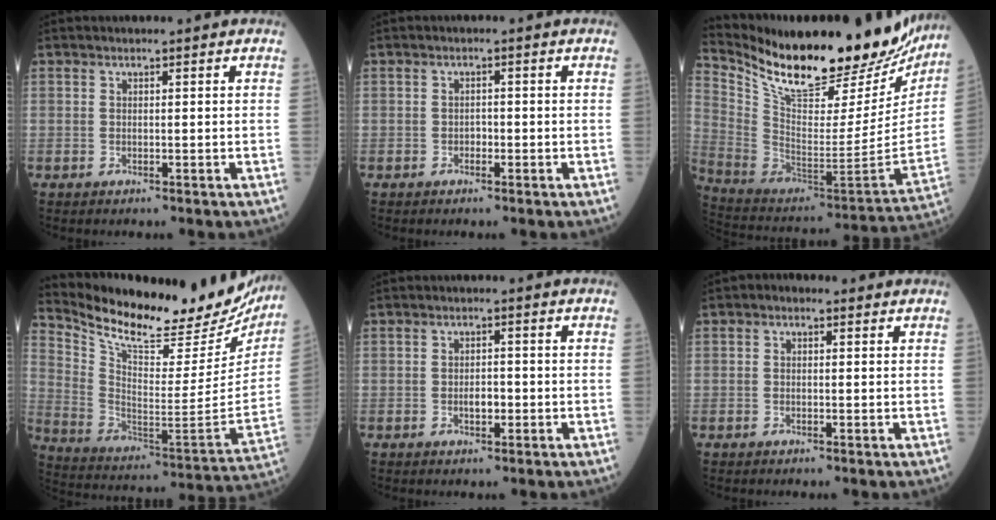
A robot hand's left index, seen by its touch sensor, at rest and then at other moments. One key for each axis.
{"total": 0.9, "fx": -0.6, "fy": 0.5, "fz": 0.4, "tx": -0.003, "ty": 0.000, "tz": -0.014}
{"total": 30.4, "fx": 25.0, "fy": 8.3, "fz": 15.1, "tx": -0.264, "ty": -0.057, "tz": 0.369}
{"total": 28.3, "fx": 24.7, "fy": 7.1, "fz": 11.8, "tx": -0.209, "ty": -0.063, "tz": 0.346}
{"total": 2.0, "fx": -0.8, "fy": 1.0, "fz": 1.6, "tx": -0.024, "ty": 0.000, "tz": -0.013}
{"total": 1.3, "fx": 0.5, "fy": 1.0, "fz": 0.7, "tx": -0.013, "ty": 0.010, "tz": 0.002}